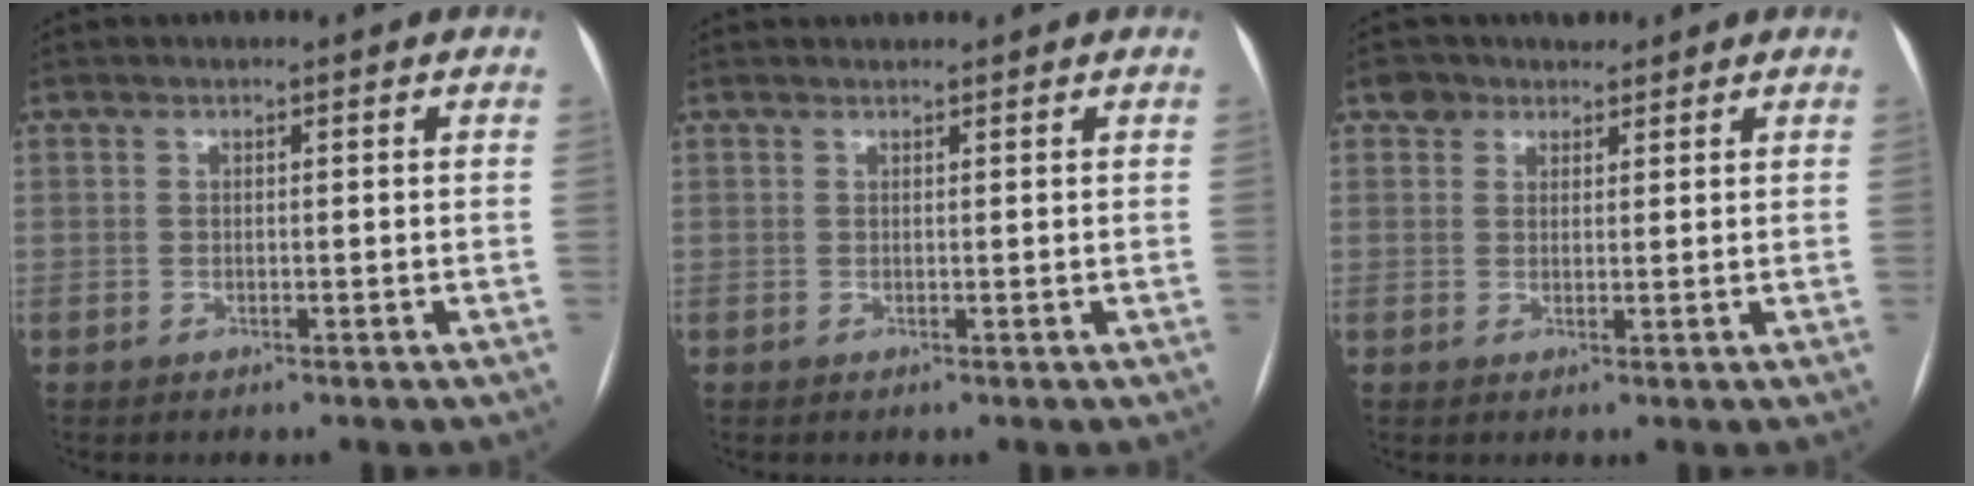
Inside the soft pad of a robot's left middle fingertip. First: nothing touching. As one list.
[{"total": 1.2, "force": [1.2, 0.1, 0.0], "torque": [-0.006, 0.014, 0.023]}, {"total": 2.9, "force": [2.1, 2.0, 0.1], "torque": [0.000, 0.014, 0.030]}]